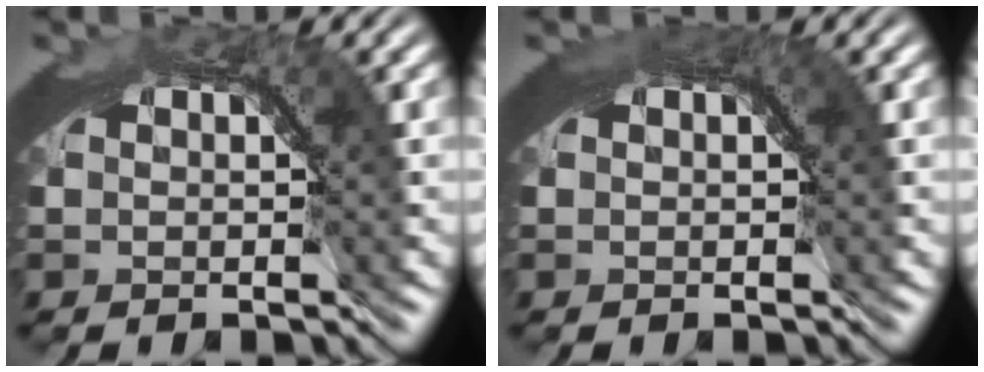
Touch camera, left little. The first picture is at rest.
{"total": 1.4, "force": [0.7, 0.4, 1.1], "torque": [-0.010, 0.003, 0.007]}